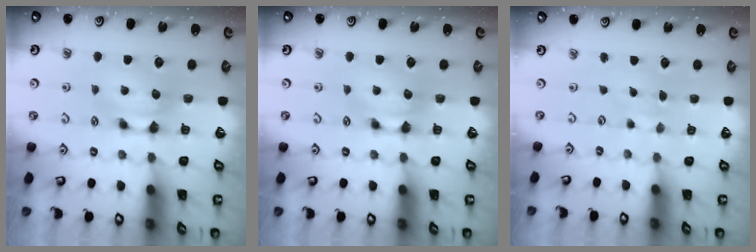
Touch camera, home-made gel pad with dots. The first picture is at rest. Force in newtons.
{"total": 0.0}
{"total": 4.5, "press": 4.5, "slide": 0.2}